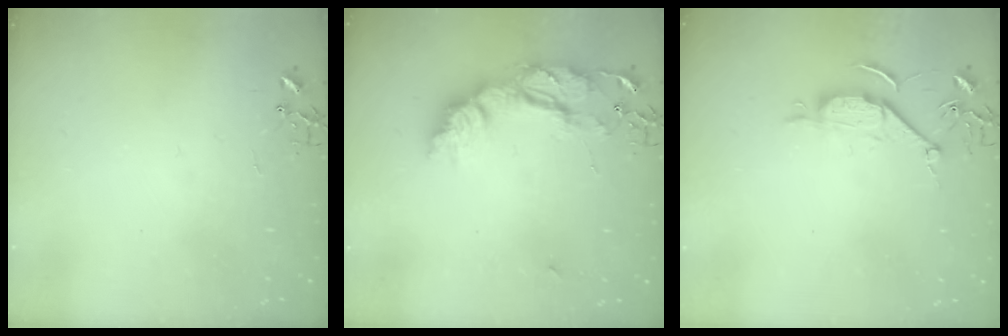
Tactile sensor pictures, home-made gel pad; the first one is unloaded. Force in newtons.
{"total": 20.7, "press": 20.6, "slide": 1.8}
{"total": 7.9, "press": 7.9, "slide": 0.9}